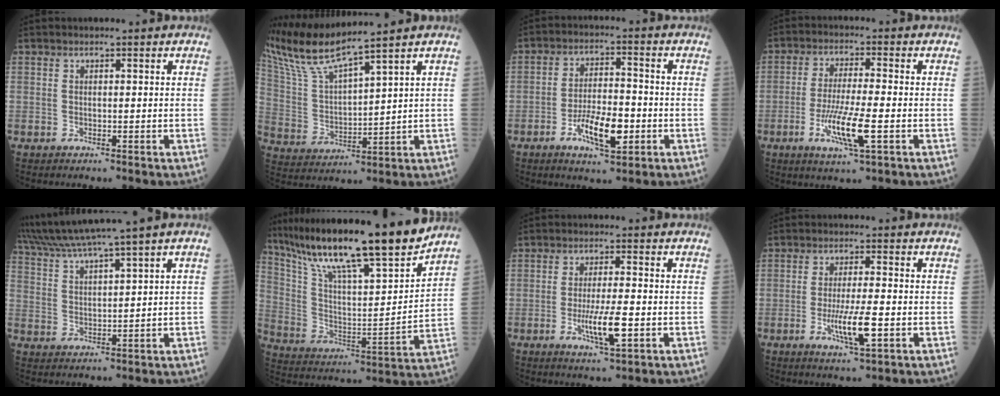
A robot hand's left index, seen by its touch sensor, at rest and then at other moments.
{"total": 10.4, "force": [9.3, -1.6, 4.3], "torque": [-0.105, 0.002, 0.193]}
{"total": 8.1, "force": [-3.1, 2.5, 7.0], "torque": [-0.133, -0.006, -0.055]}
{"total": 8.0, "force": [-2.7, 0.5, 7.6], "torque": [-0.150, -0.018, -0.053]}
{"total": 9.5, "force": [7.8, -2.2, 4.9], "torque": [-0.090, 0.019, 0.145]}
{"total": 22.6, "force": [18.7, 0.1, 12.7], "torque": [-0.224, -0.014, 0.312]}
{"total": 6.1, "force": [-1.8, 0.5, 5.8], "torque": [-0.113, -0.014, -0.032]}
{"total": 6.4, "force": [-2.0, 0.5, 6.1], "torque": [-0.118, -0.015, -0.035]}